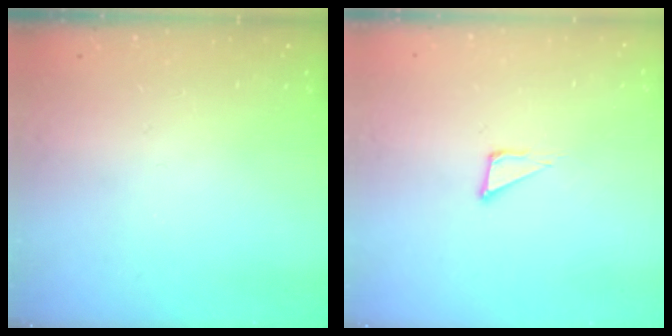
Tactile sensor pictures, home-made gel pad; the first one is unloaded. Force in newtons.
{"total": 2.3, "press": 2.3, "slide": 0.1}